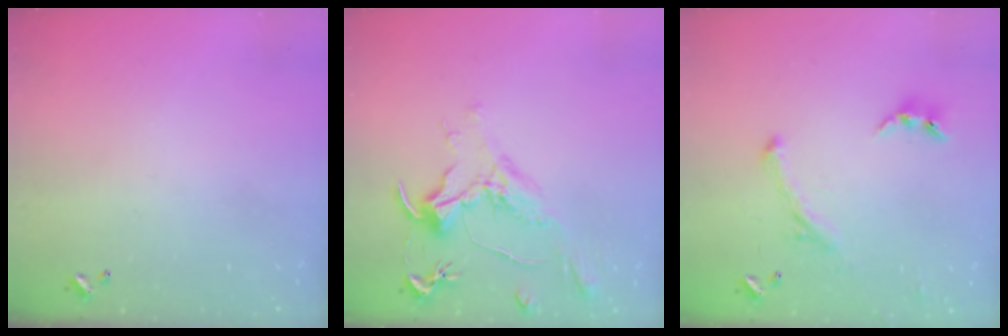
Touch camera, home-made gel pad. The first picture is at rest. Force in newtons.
{"total": 1.6, "press": 1.3, "slide": 0.9}
{"total": 0.0}